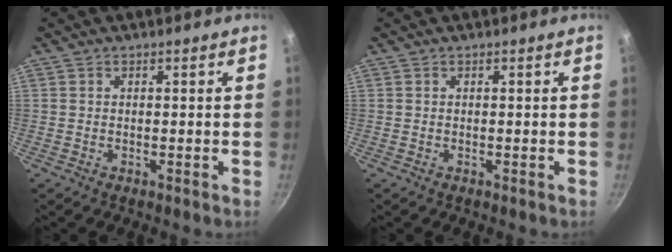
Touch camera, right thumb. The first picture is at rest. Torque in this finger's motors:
{"motor_torque": [0.00, 0.00, 0.11, -0.08, 0.01]}